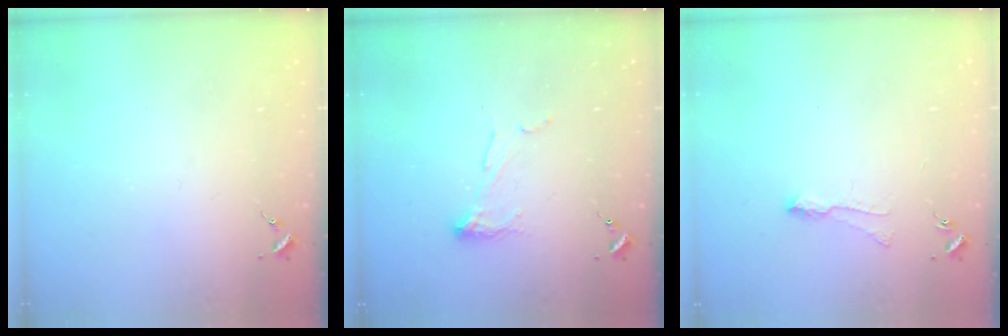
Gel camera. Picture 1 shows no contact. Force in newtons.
{"total": 6.9, "press": 6.9, "slide": 0.2}
{"total": 6.5, "press": 6.5, "slide": 0.6}